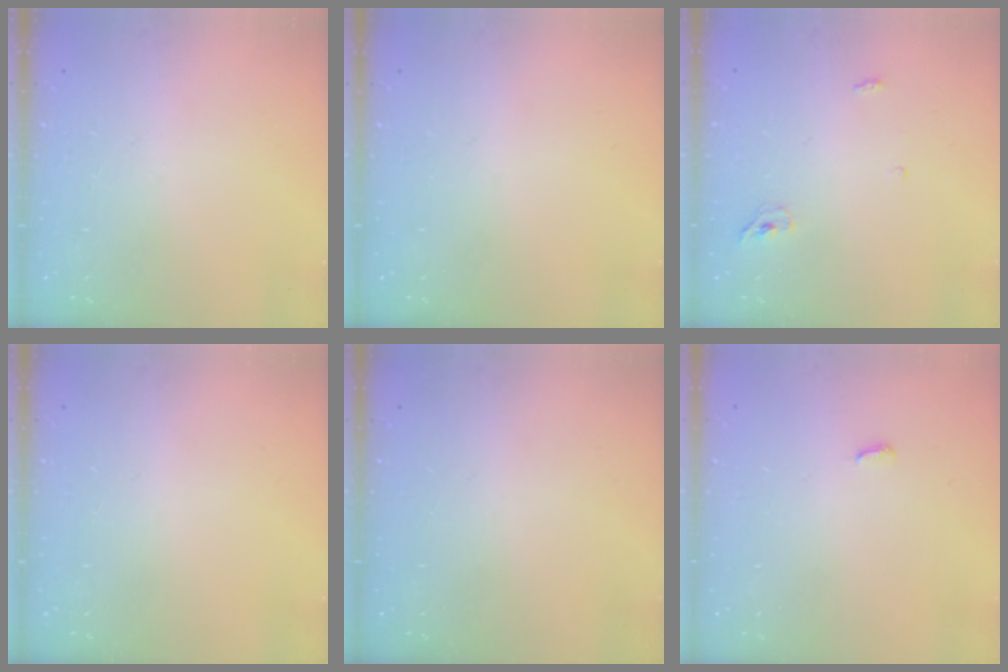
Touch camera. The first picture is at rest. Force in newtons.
{"total": 0.0}
{"total": 3.4, "press": 3.4, "slide": 0.7}
{"total": 0.0}
{"total": 0.0}
{"total": 2.6, "press": 2.6, "slide": 0.2}